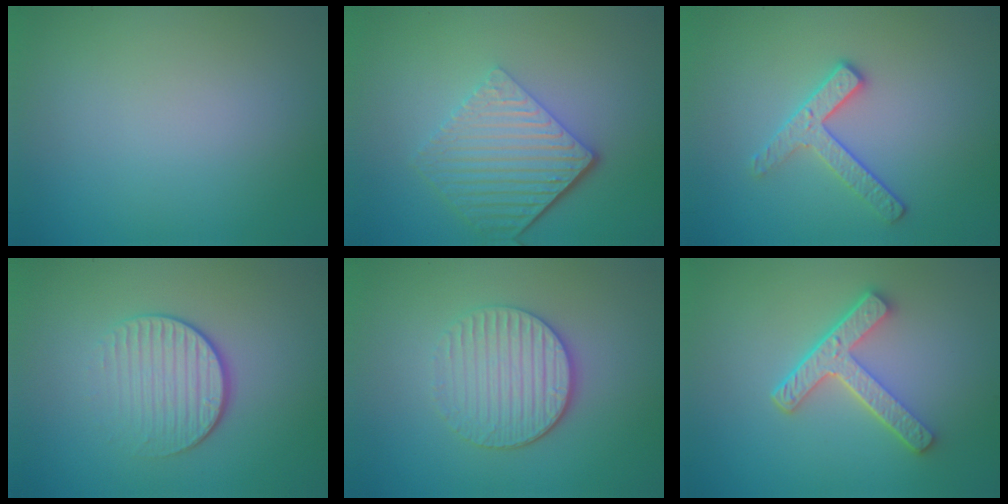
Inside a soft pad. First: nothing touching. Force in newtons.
{"total": 5.8, "press": 4.2, "slide": 4.0}
{"total": 2.6, "press": 2.4, "slide": 0.9}
{"total": 3.9, "press": 2.7, "slide": 2.8}
{"total": 4.1, "press": 3.4, "slide": 2.2}
{"total": 4.7, "press": 3.6, "slide": 3.1}